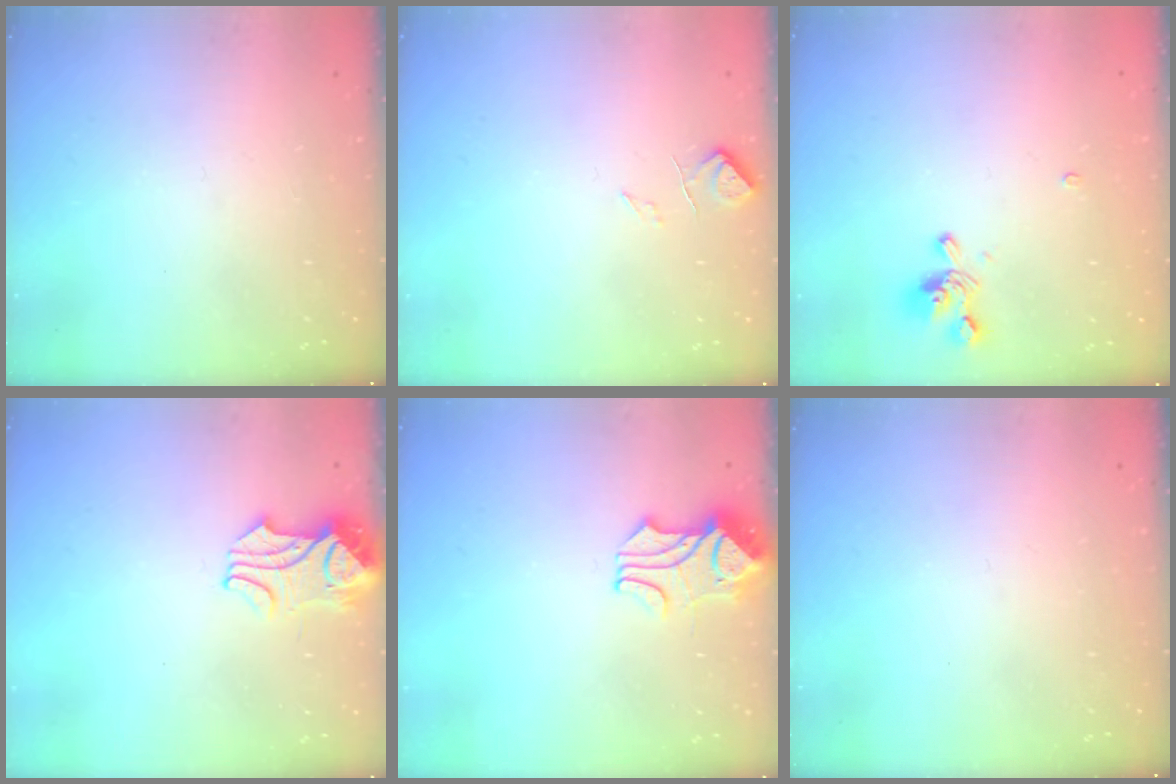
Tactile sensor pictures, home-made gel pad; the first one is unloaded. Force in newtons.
{"total": 4.6, "press": 4.5, "slide": 0.9}
{"total": 1.9, "press": 1.7, "slide": 1.0}
{"total": 2.2, "press": 2.1, "slide": 0.6}
{"total": 1.6, "press": 1.3, "slide": 1.0}
{"total": 0.0}